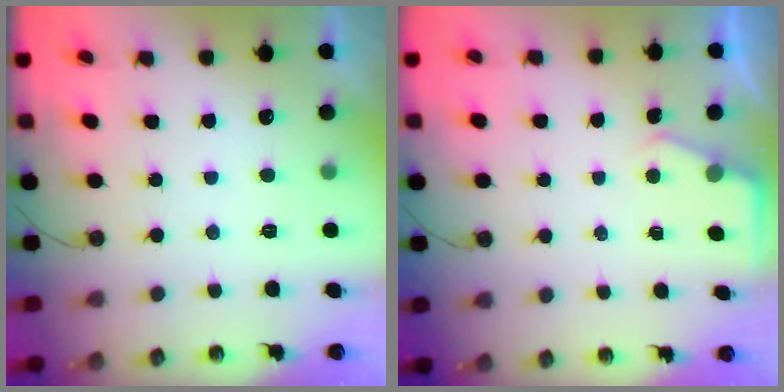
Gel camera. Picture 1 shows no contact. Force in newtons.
{"total": 2.8, "press": 2.8, "slide": 0.4}